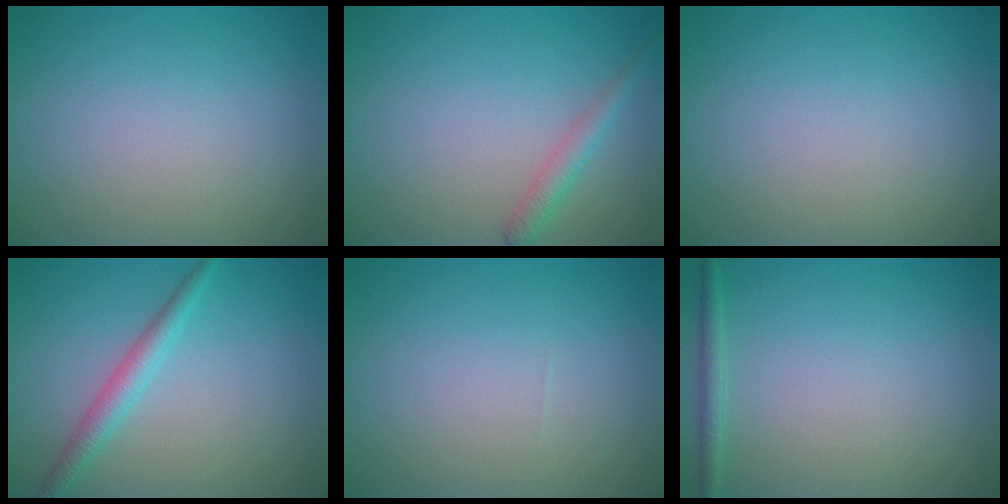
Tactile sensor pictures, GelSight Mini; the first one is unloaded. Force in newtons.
{"total": 1.9, "press": 1.9, "slide": 0.1}
{"total": 0.0}
{"total": 2.5, "press": 2.5, "slide": 0.1}
{"total": 0.0}
{"total": 1.3, "press": 1.3, "slide": 0.1}